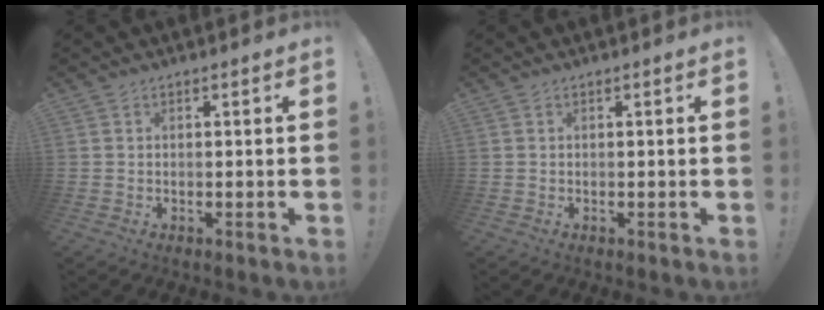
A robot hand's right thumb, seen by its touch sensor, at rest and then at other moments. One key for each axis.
{"total": 0.0}